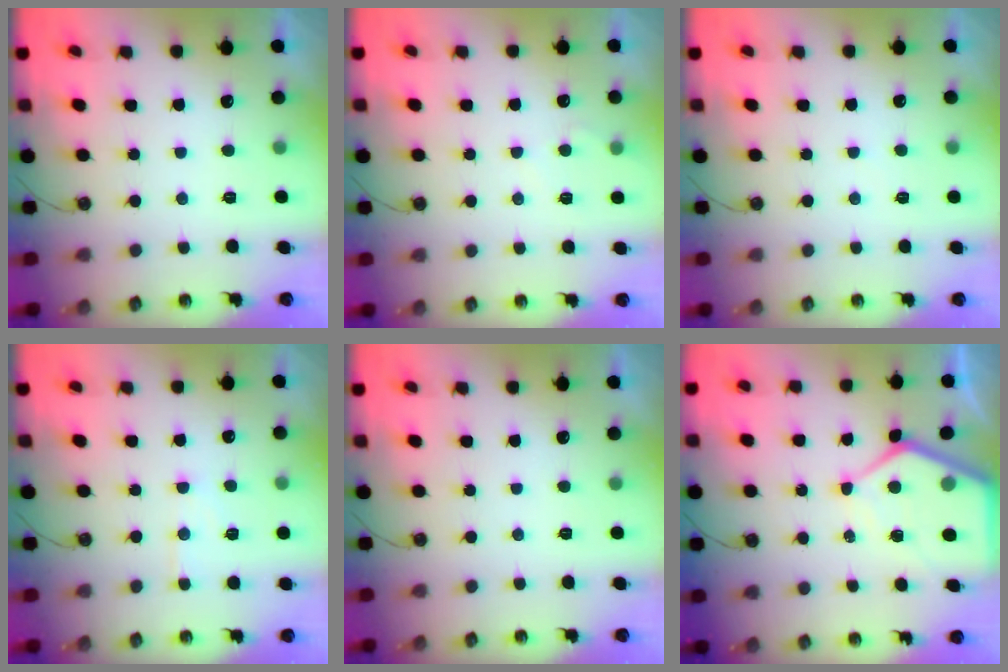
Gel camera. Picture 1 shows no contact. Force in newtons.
{"total": 3.7, "press": 3.6, "slide": 0.4}
{"total": 2.9, "press": 2.9, "slide": 0.4}
{"total": 5.7, "press": 5.7, "slide": 0.3}
{"total": 0.0}
{"total": 10.2, "press": 10.2, "slide": 0.9}